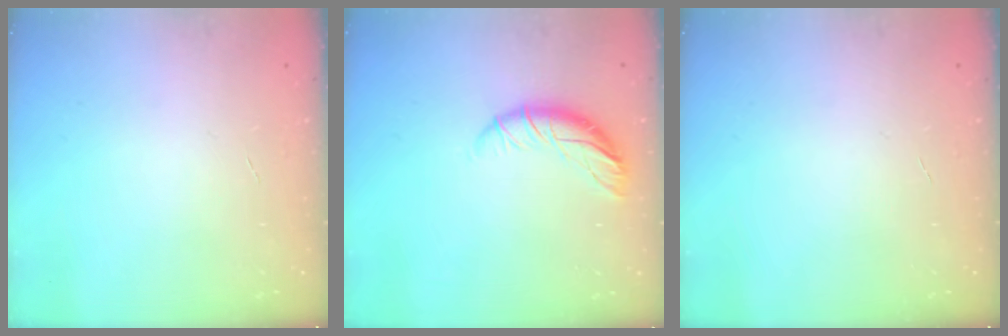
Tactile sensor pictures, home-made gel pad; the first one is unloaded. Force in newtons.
{"total": 9.1, "press": 9.1, "slide": 0.4}
{"total": 0.0}